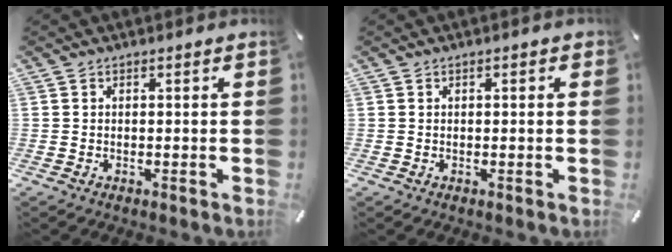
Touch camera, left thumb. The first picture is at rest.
{"total": 0.5, "force": [0.0, 0.3, 0.4], "torque": [-0.007, 0.001, 0.000]}